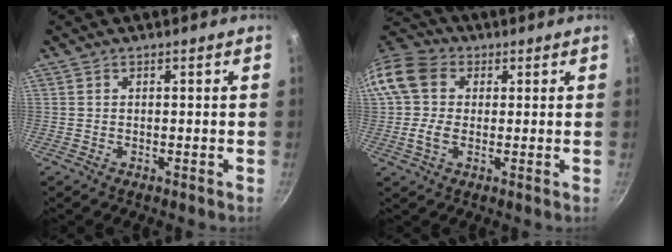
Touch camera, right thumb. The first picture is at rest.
{"total": 11.5, "force": [1.3, 8.8, 7.4], "torque": [-0.135, 0.015, 0.009]}